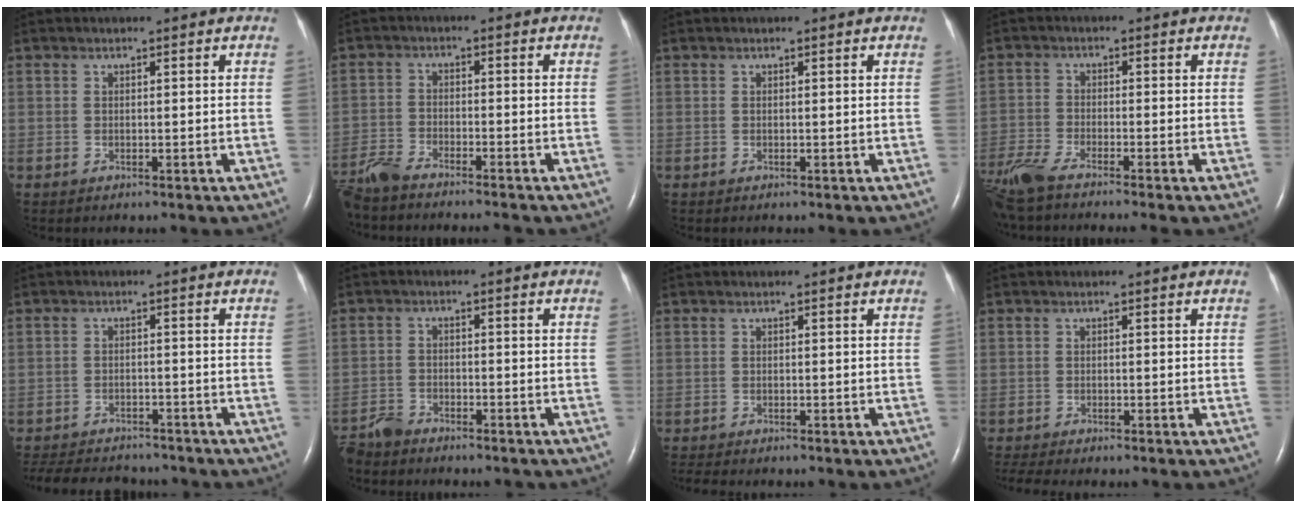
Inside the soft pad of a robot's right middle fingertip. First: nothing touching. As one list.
[{"total": 8.0, "force": [-7.3, 0.6, 3.1], "torque": [-0.058, -0.017, -0.126]}, {"total": 0.0}, {"total": 8.0, "force": [-6.8, -0.3, 4.2], "torque": [-0.084, -0.022, -0.124]}, {"total": 13.4, "force": [-11.9, 4.2, 4.5], "torque": [-0.105, -0.004, -0.163]}, {"total": 5.0, "force": [-4.8, 1.4, 0.8], "torque": [-0.018, -0.012, -0.085]}, {"total": 3.2, "force": [-2.8, 0.6, 1.4], "torque": [-0.024, -0.007, -0.038]}, {"total": 4.2, "force": [-3.6, 0.5, 2.1], "torque": [-0.037, -0.007, -0.054]}]